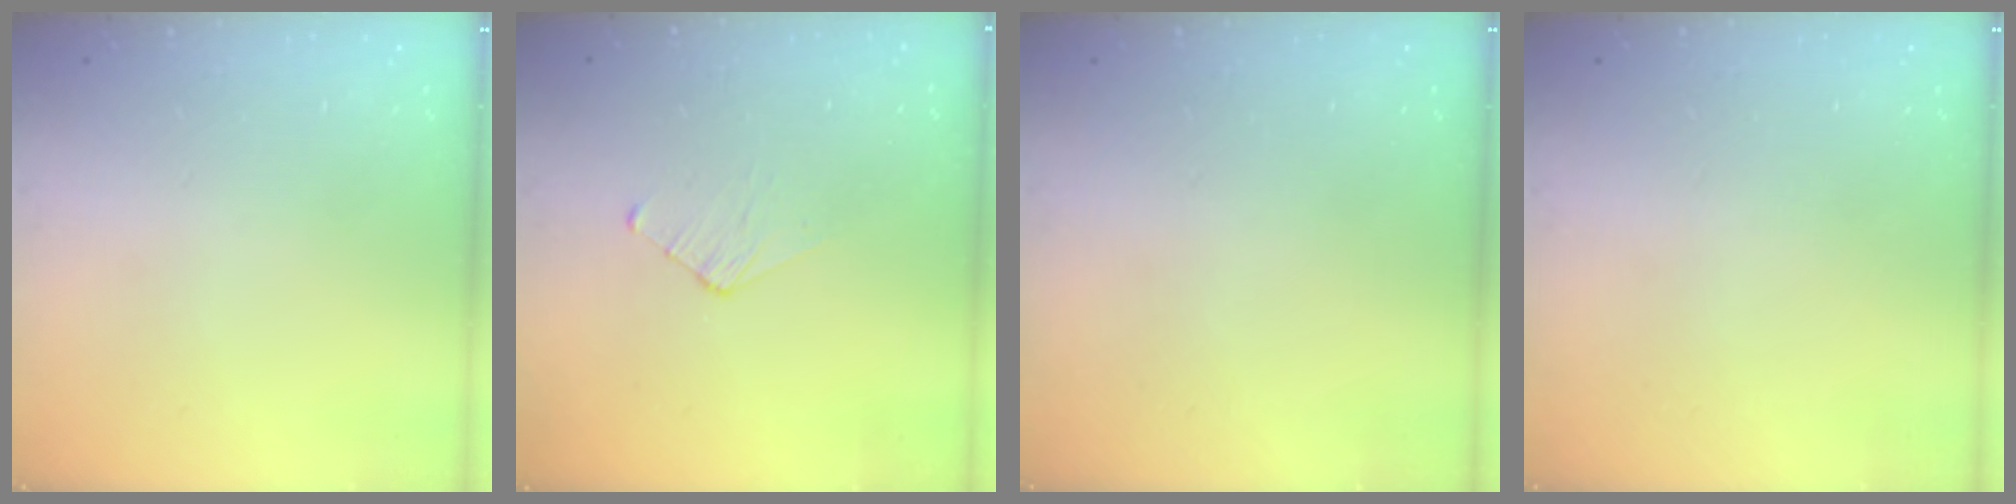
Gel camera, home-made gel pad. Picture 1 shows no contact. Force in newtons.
{"total": 2.8, "press": 2.7, "slide": 0.3}
{"total": 0.0}
{"total": 0.0}